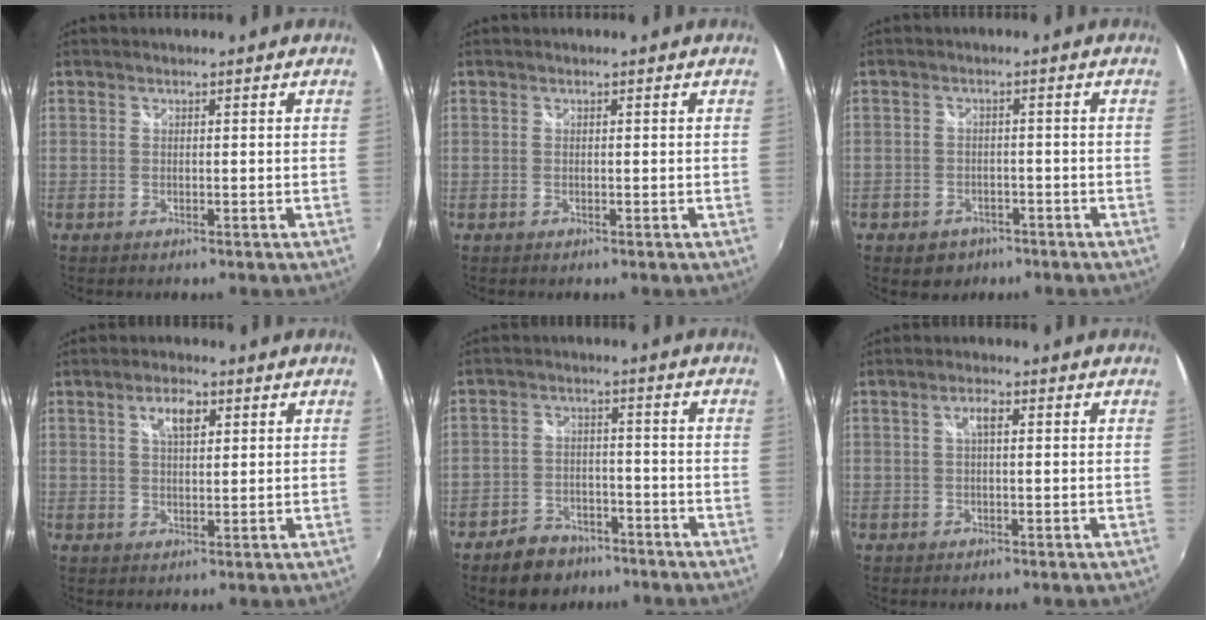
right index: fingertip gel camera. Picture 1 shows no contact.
{"total": 0.0}
{"total": 5.0, "force": [-3.1, 3.8, 1.2], "torque": [-0.039, 0.002, -0.043]}
{"total": 4.5, "force": [1.9, 2.0, 3.6], "torque": [-0.061, 0.009, 0.032]}
{"total": 8.6, "force": [-6.2, 5.3, 2.7], "torque": [-0.074, 0.016, -0.091]}
{"total": 2.3, "force": [0.4, 0.8, 2.1], "torque": [-0.040, 0.007, 0.005]}